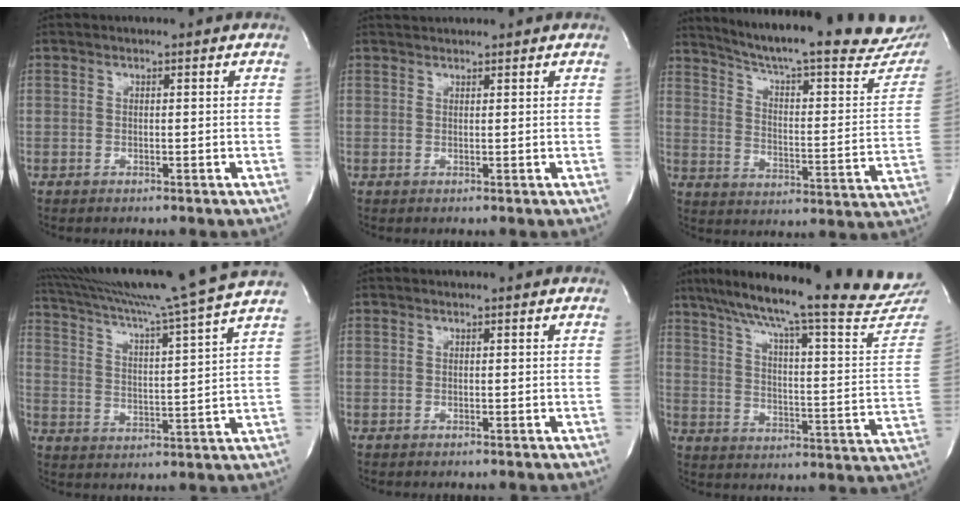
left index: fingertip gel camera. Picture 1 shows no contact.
{"total": 2.2, "force": [2.1, 0.3, 0.3], "torque": [-0.008, 0.025, 0.039]}
{"total": 29.0, "force": [25.4, 3.4, 13.7], "torque": [-0.209, -0.075, 0.323]}
{"total": 21.4, "force": [18.7, -3.4, 9.9], "torque": [-0.178, -0.041, 0.271]}
{"total": 0.0}
{"total": 28.6, "force": [25.5, 1.3, 12.8], "torque": [-0.205, -0.070, 0.327]}